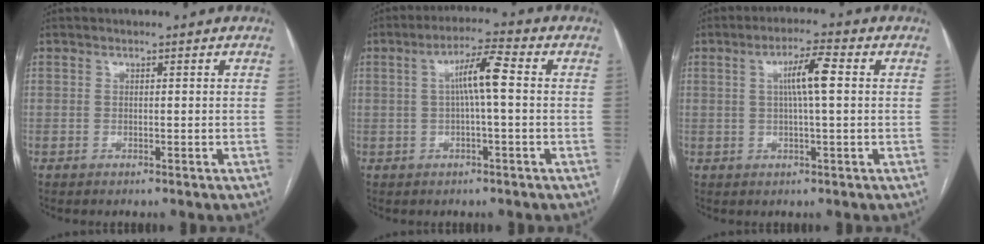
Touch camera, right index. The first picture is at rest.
{"total": 6.2, "force": [0.5, 0.3, 6.2], "torque": [-0.109, 0.016, 0.008]}
{"total": 5.8, "force": [1.1, 0.3, 5.7], "torque": [-0.102, 0.007, 0.017]}